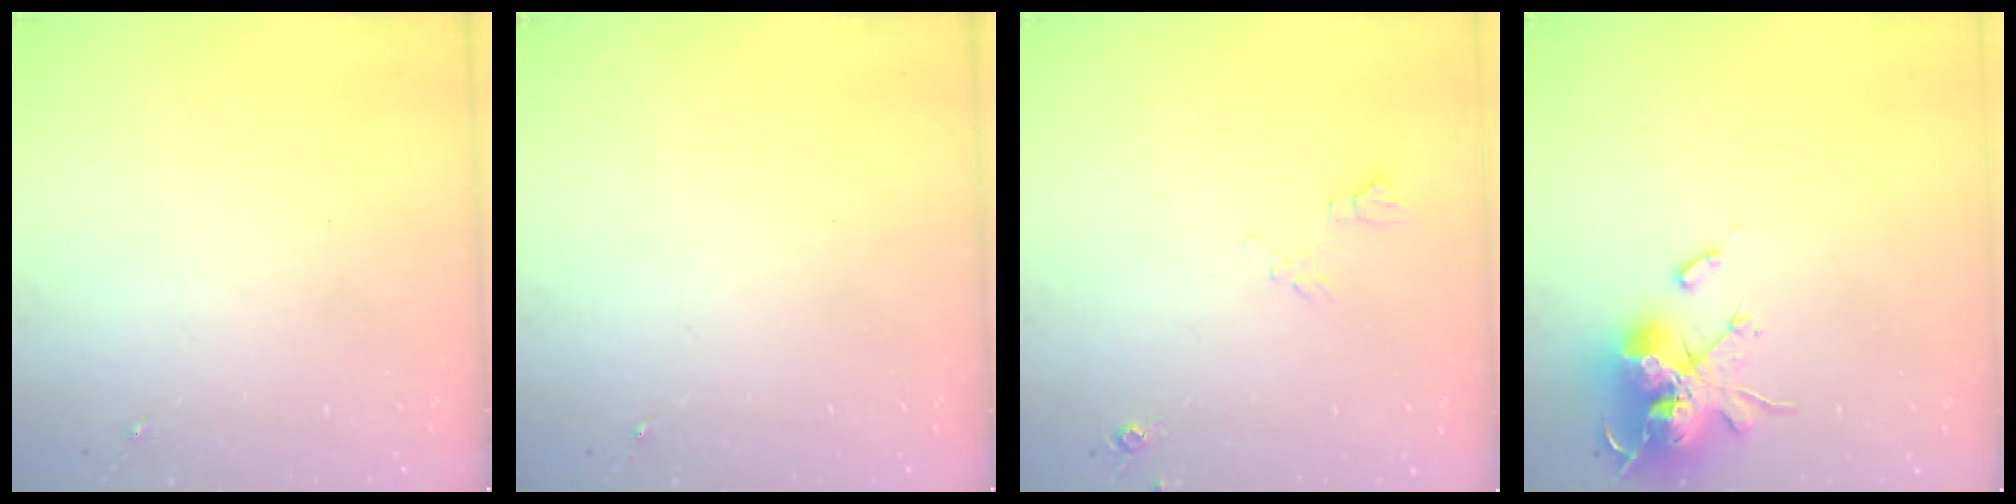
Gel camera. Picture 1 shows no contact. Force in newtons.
{"total": 0.0}
{"total": 6.2, "press": 6.2, "slide": 1.0}
{"total": 18.9, "press": 18.9, "slide": 0.2}